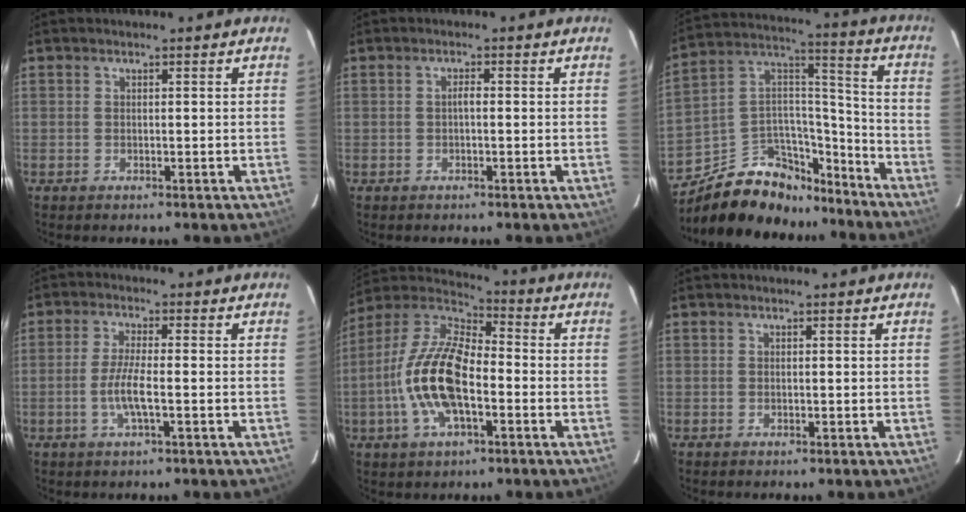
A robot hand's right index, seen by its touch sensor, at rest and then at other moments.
{"total": 1.0, "force": [-0.2, 0.3, 1.0], "torque": [-0.017, 0.006, -0.005]}
{"total": 19.0, "force": [-13.5, 10.9, 7.8], "torque": [-0.161, 0.084, -0.199]}
{"total": 5.4, "force": [-1.6, 0.5, 5.1], "torque": [-0.102, -0.006, -0.032]}
{"total": 16.5, "force": [-3.9, 7.2, 14.3], "torque": [-0.292, 0.003, -0.082]}
{"total": 0.0}